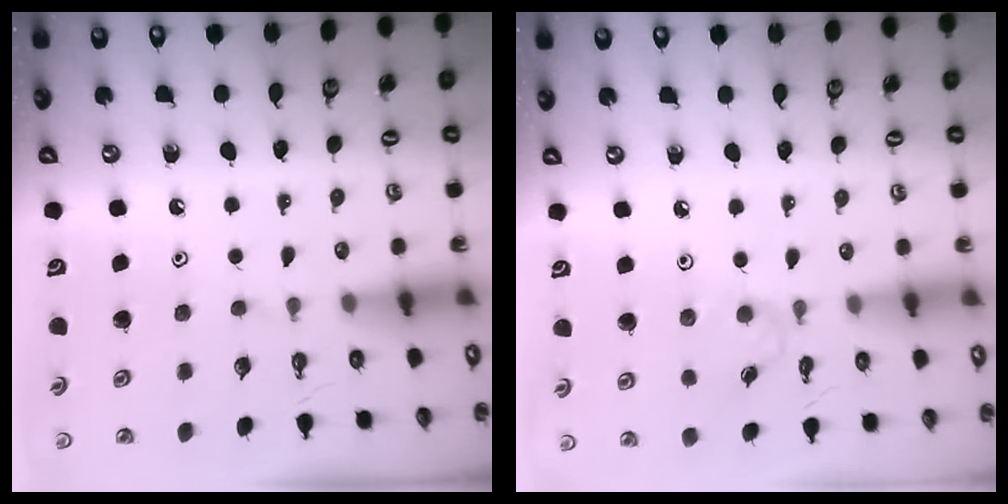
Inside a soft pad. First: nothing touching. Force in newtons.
{"total": 2.3, "press": 2.3, "slide": 0.3}